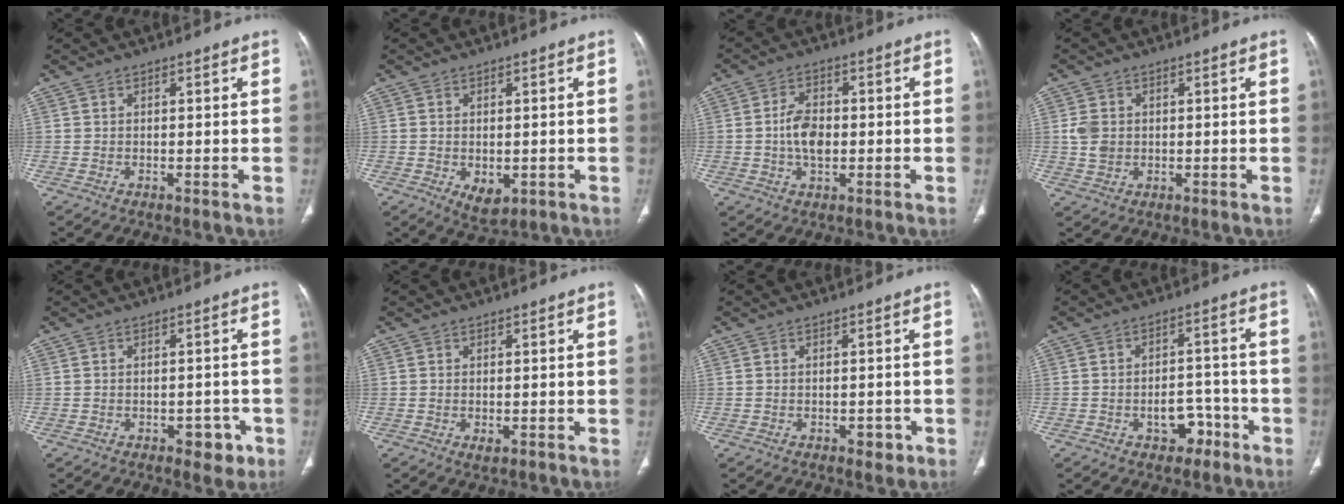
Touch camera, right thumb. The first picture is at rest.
{"total": 4.6, "force": [-1.1, 2.8, 3.5], "torque": [-0.047, -0.008, -0.005]}
{"total": 6.3, "force": [-0.5, 3.9, 5.0], "torque": [-0.085, 0.008, -0.012]}
{"total": 3.1, "force": [0.1, 2.6, 1.6], "torque": [-0.021, 0.005, 0.004]}
{"total": 4.2, "force": [-2.1, 2.6, 2.6], "torque": [-0.015, 0.013, -0.023]}
{"total": 1.0, "force": [-0.2, 0.6, 0.7], "torque": [-0.015, -0.003, -0.001]}
{"total": 2.2, "force": [-1.0, 1.4, 1.4], "torque": [-0.011, 0.005, -0.010]}
{"total": 6.3, "force": [-3.4, 4.4, 3.0], "torque": [-0.016, 0.044, -0.044]}